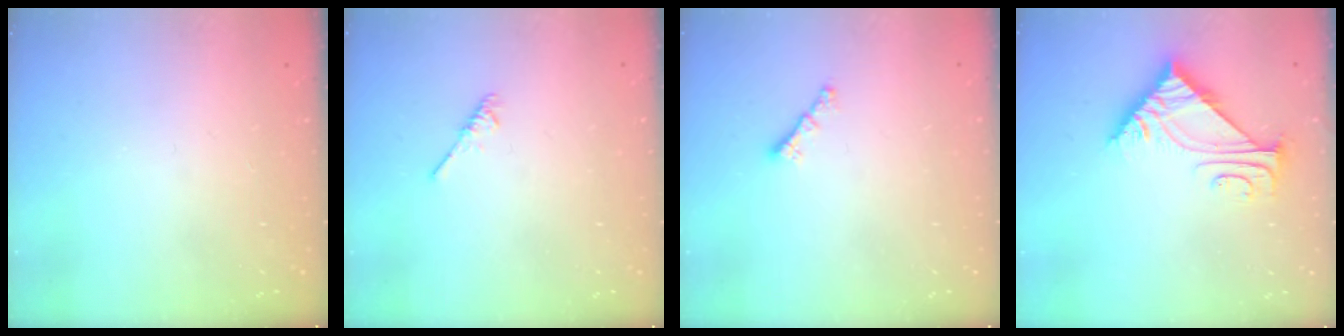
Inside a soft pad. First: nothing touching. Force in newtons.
{"total": 1.9, "press": 1.9, "slide": 0.4}
{"total": 0.8, "press": 0.7, "slide": 0.4}
{"total": 8.2, "press": 8.2, "slide": 0.5}